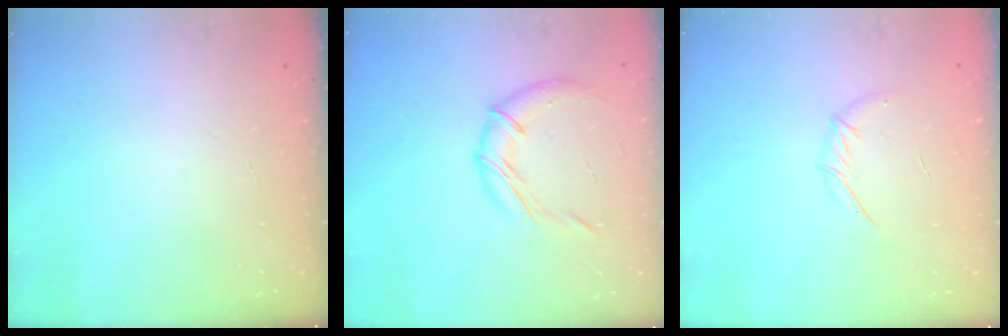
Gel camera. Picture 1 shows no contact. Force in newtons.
{"total": 11.4, "press": 11.2, "slide": 2.0}
{"total": 5.5, "press": 5.3, "slide": 1.4}